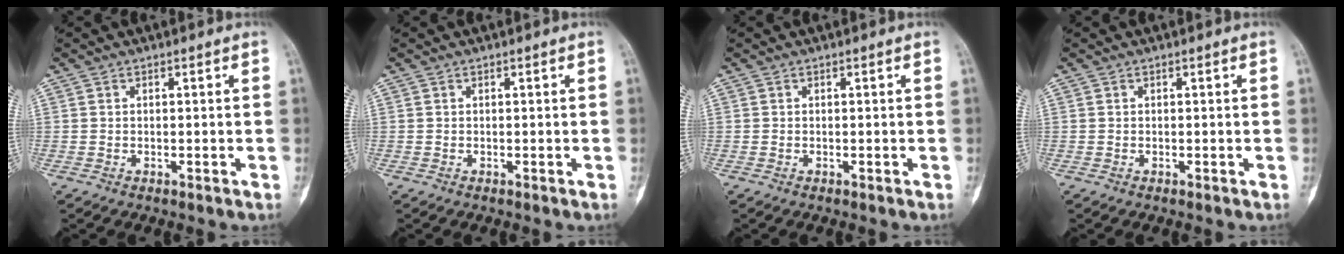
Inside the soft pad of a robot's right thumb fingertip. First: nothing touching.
{"total": 0.0}
{"total": 0.0}
{"total": 0.0}